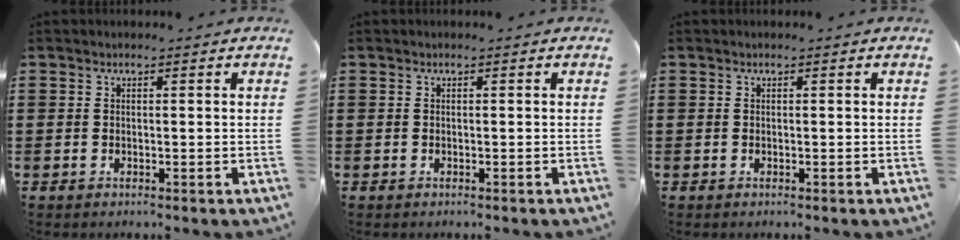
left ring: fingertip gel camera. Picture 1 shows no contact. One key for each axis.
{"total": 0.0}
{"total": 0.0}